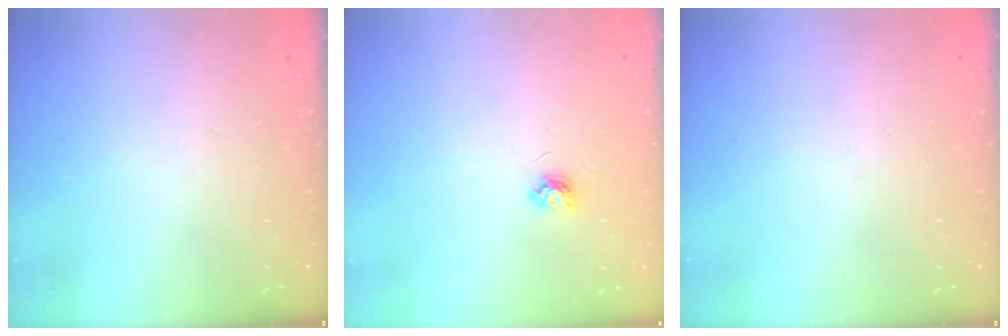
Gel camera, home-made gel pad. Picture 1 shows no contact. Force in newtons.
{"total": 3.9, "press": 3.9, "slide": 0.5}
{"total": 0.0}